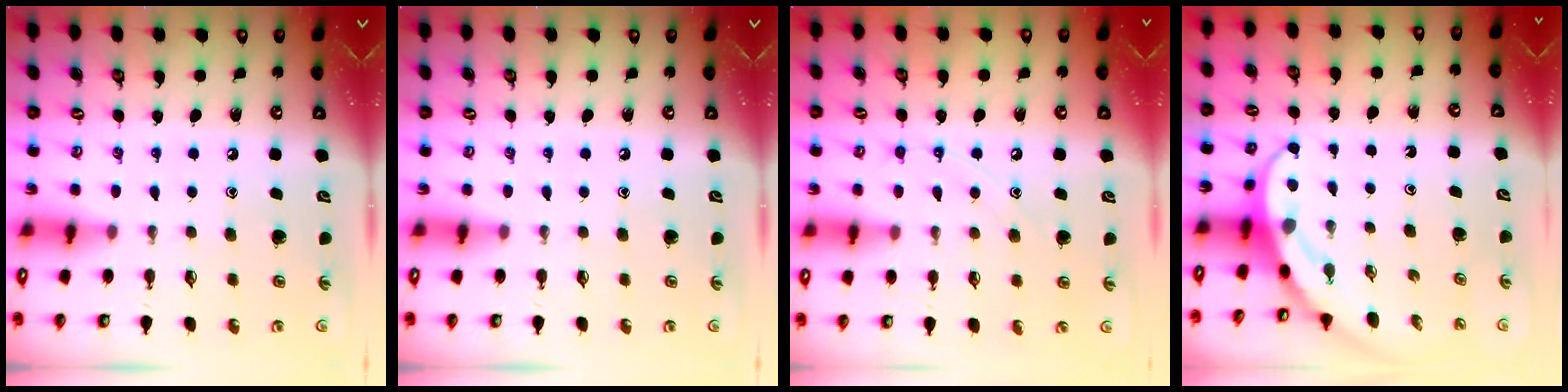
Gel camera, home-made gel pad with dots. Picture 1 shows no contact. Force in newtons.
{"total": 0.0}
{"total": 7.7, "press": 7.6, "slide": 0.8}
{"total": 4.0, "press": 4.0, "slide": 0.4}